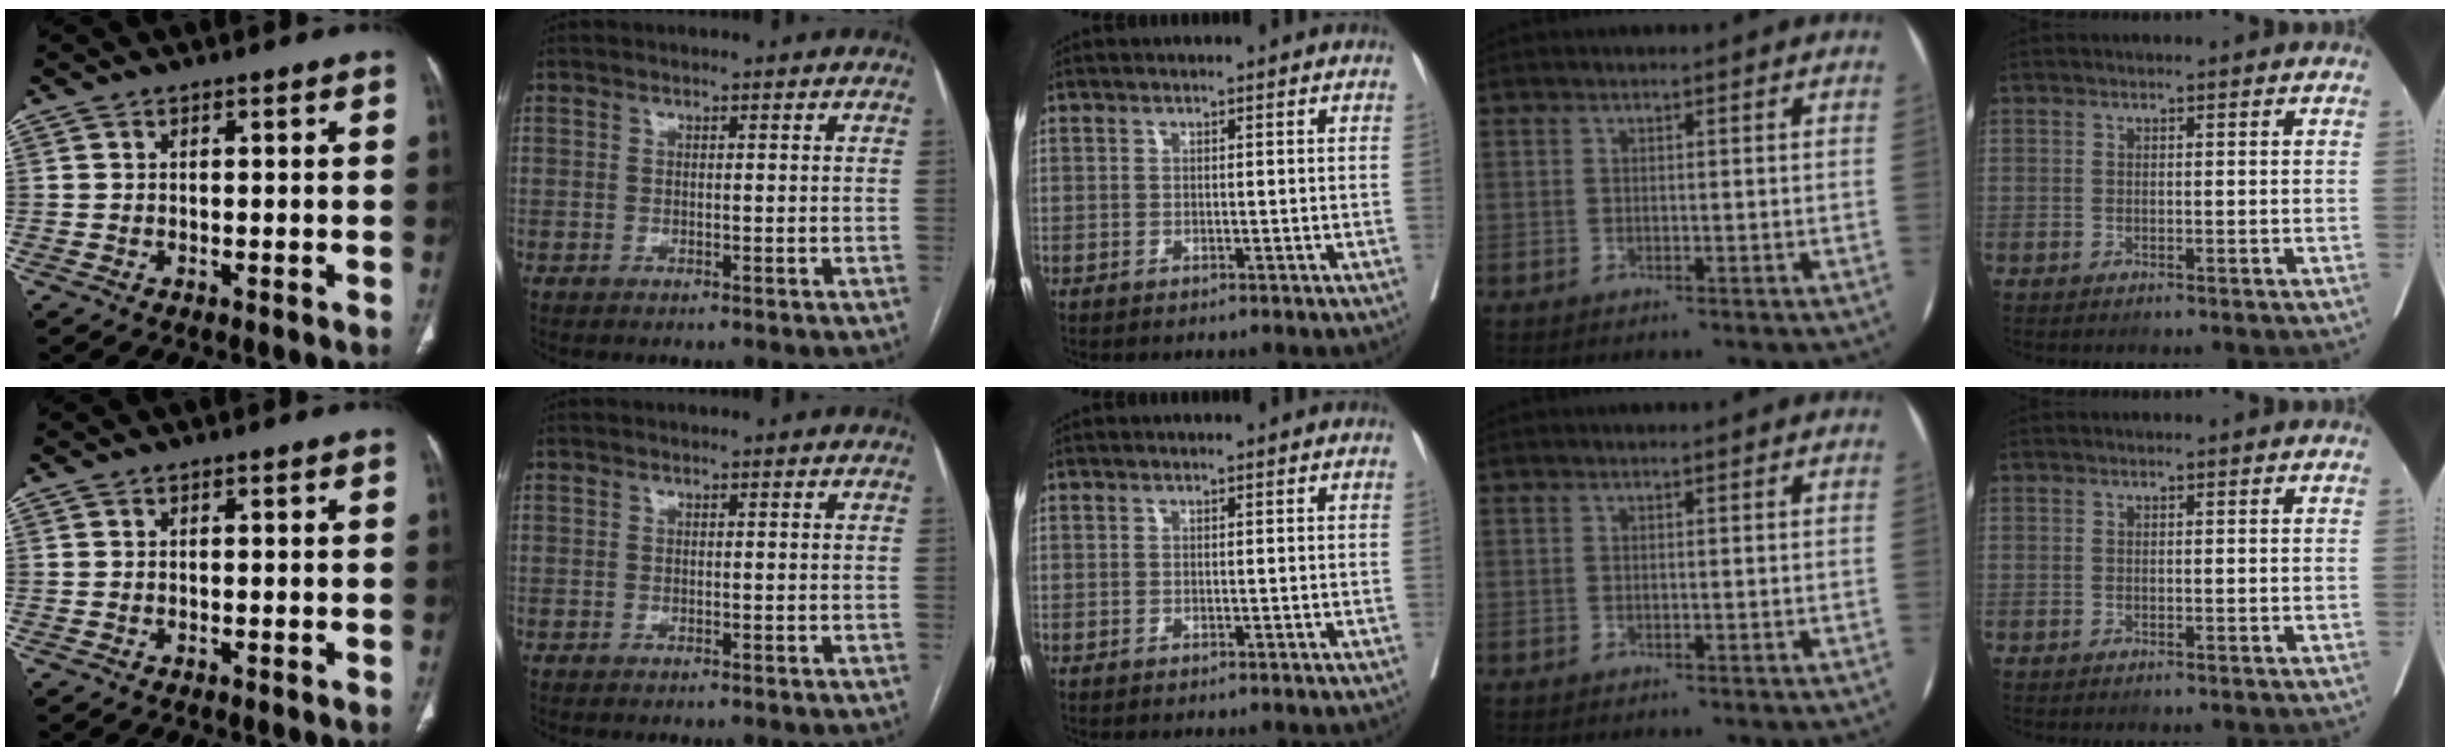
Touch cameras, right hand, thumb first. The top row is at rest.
{}